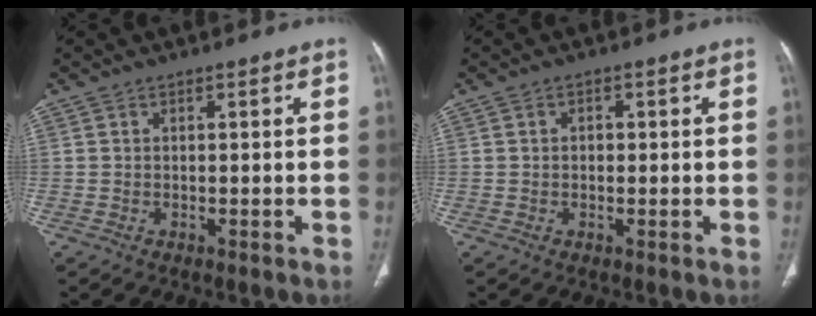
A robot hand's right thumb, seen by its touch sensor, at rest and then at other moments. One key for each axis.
{"total": 1.3, "fx": 0.2, "fy": 1.0, "fz": 0.8, "tx": -0.008, "ty": 0.004, "tz": 0.002}